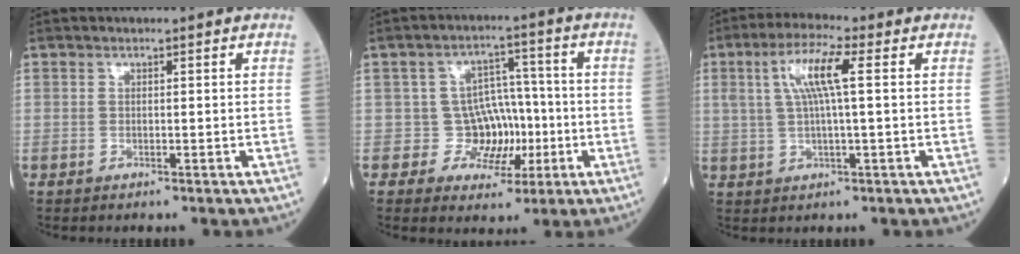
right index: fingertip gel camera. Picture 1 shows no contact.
{"total": 6.6, "force": [-1.1, 6.2, 2.0], "torque": [-0.008, 0.025, -0.013]}
{"total": 7.5, "force": [1.8, 0.6, 7.3], "torque": [-0.146, 0.014, 0.034]}